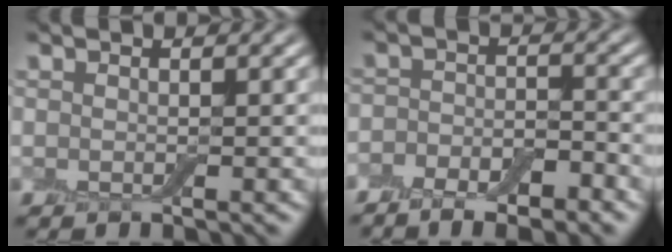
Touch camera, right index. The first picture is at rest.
{"total": 6.0, "force": [-4.1, 2.9, 3.2], "torque": [-0.017, -0.002, -0.065]}